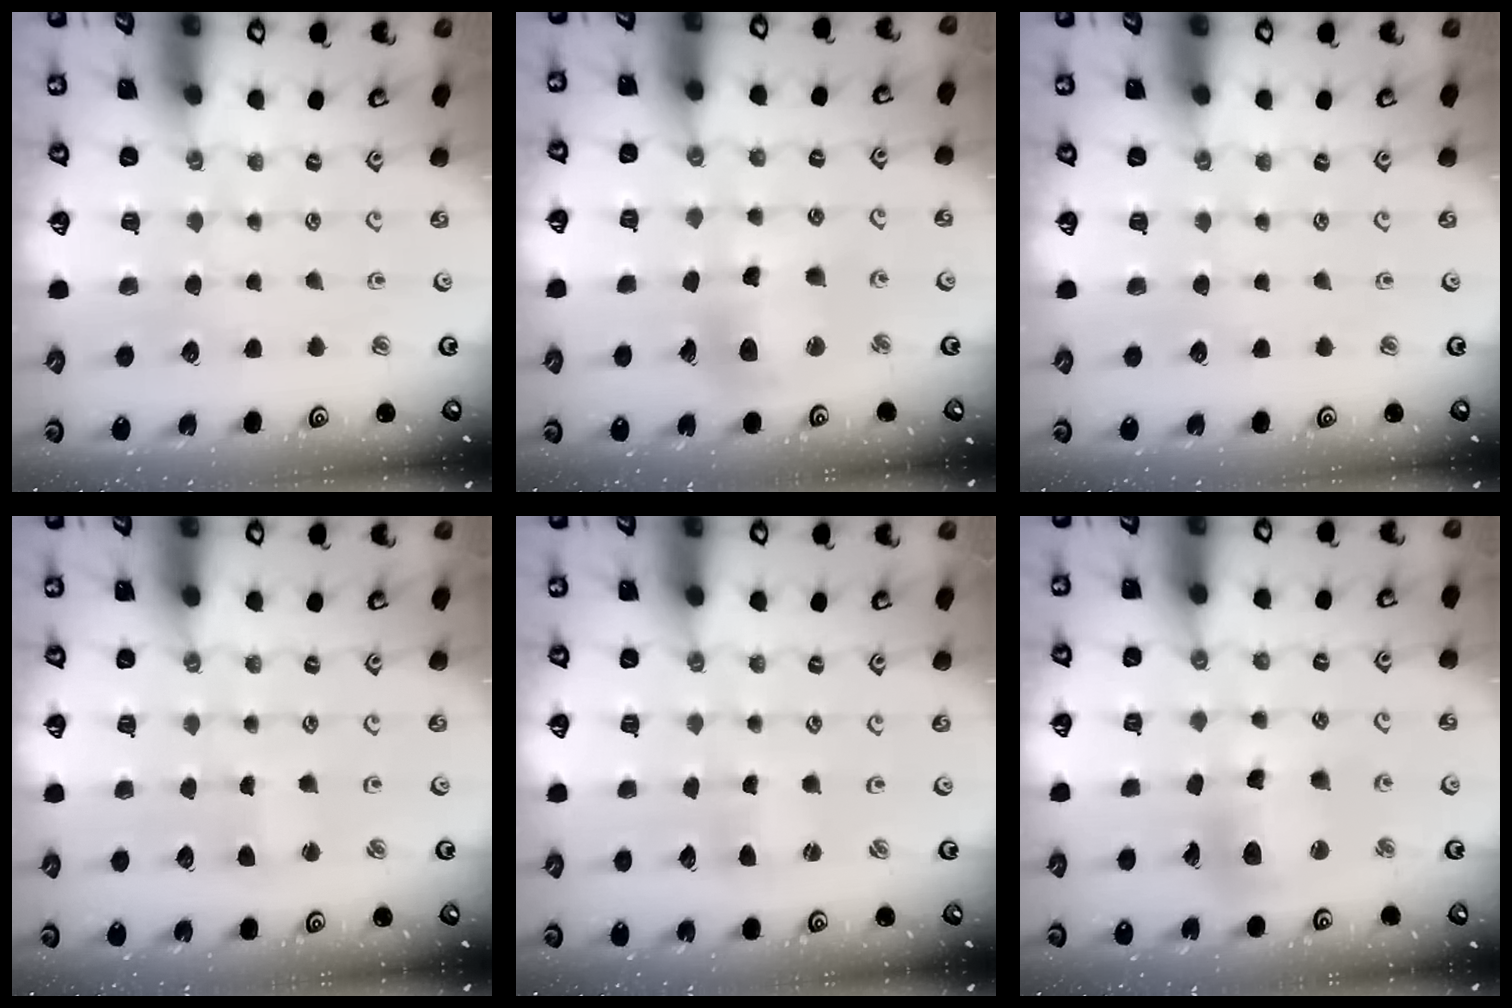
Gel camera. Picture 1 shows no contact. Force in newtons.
{"total": 11.6, "press": 11.5, "slide": 1.9}
{"total": 0.0}
{"total": 2.1, "press": 2.1, "slide": 0.5}
{"total": 1.5, "press": 1.4, "slide": 0.3}
{"total": 12.2, "press": 12.1, "slide": 1.4}